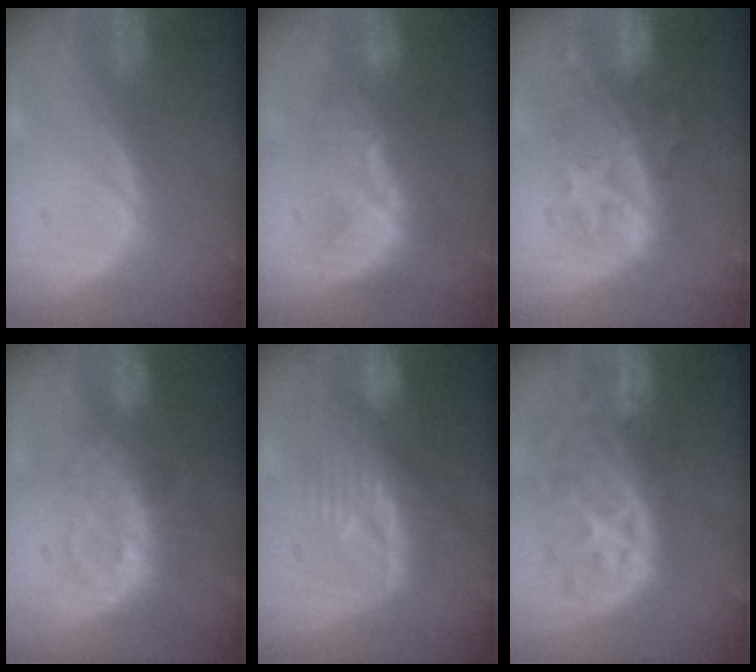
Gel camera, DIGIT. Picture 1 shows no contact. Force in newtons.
{"total": 8.9, "press": 7.7, "slide": 4.4}
{"total": 10.1, "press": 8.8, "slide": 4.9}
{"total": 9.2, "press": 8.1, "slide": 4.3}
{"total": 9.0, "press": 8.7, "slide": 2.0}
{"total": 11.0, "press": 9.8, "slide": 5.1}